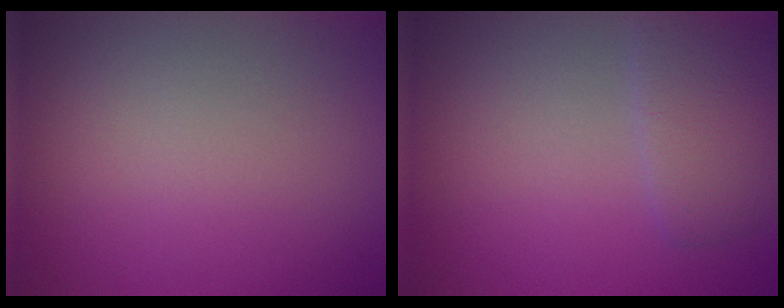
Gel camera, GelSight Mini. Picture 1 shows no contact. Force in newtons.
{"total": 2.9, "press": 2.9, "slide": 0.1}